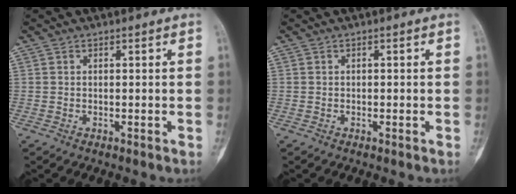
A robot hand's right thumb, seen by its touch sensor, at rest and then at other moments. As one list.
[{"total": 0.0}]